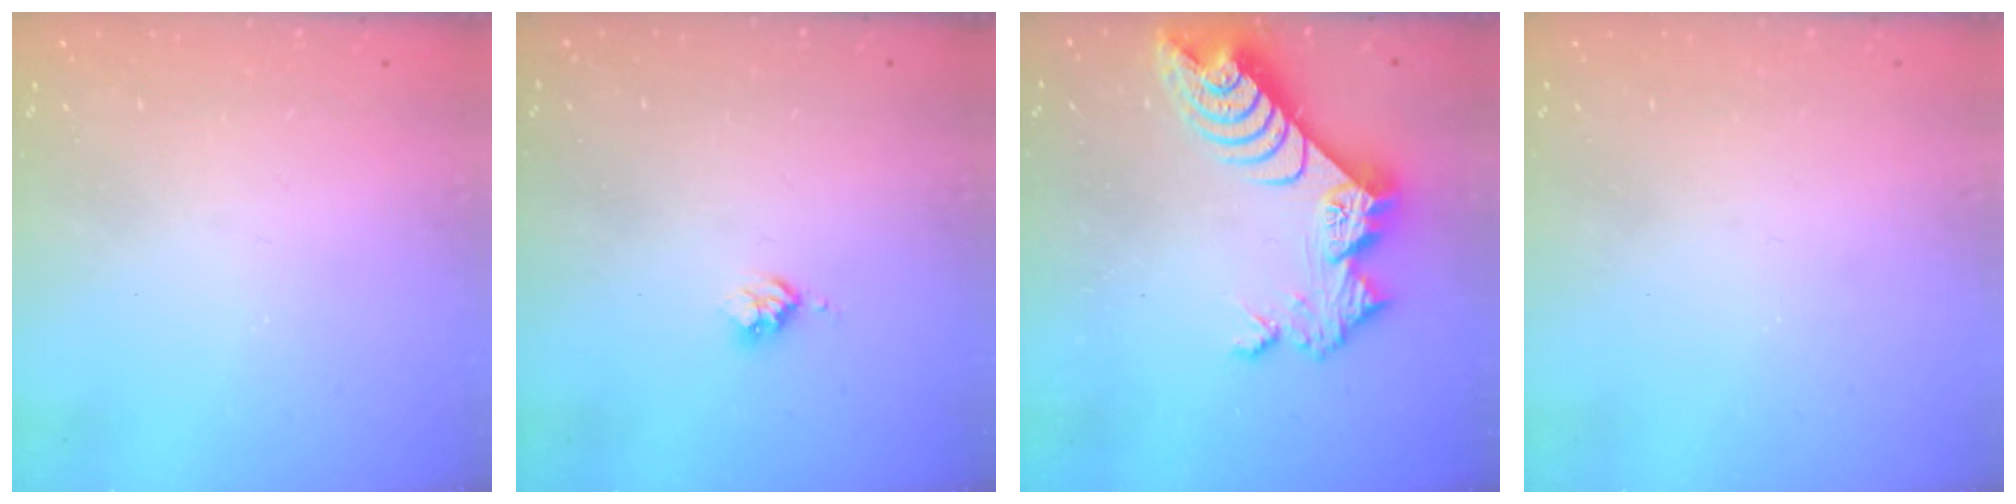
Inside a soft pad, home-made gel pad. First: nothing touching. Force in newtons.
{"total": 2.5, "press": 2.5, "slide": 0.3}
{"total": 10.0, "press": 10.0, "slide": 0.9}
{"total": 0.7, "press": 0.7, "slide": 0.1}